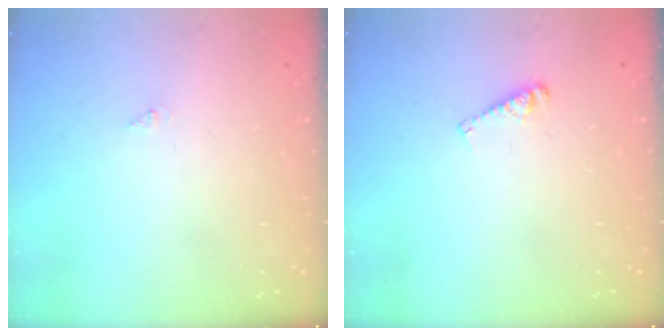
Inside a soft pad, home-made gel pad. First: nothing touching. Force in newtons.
{"total": 4.5, "press": 4.5, "slide": 0.2}